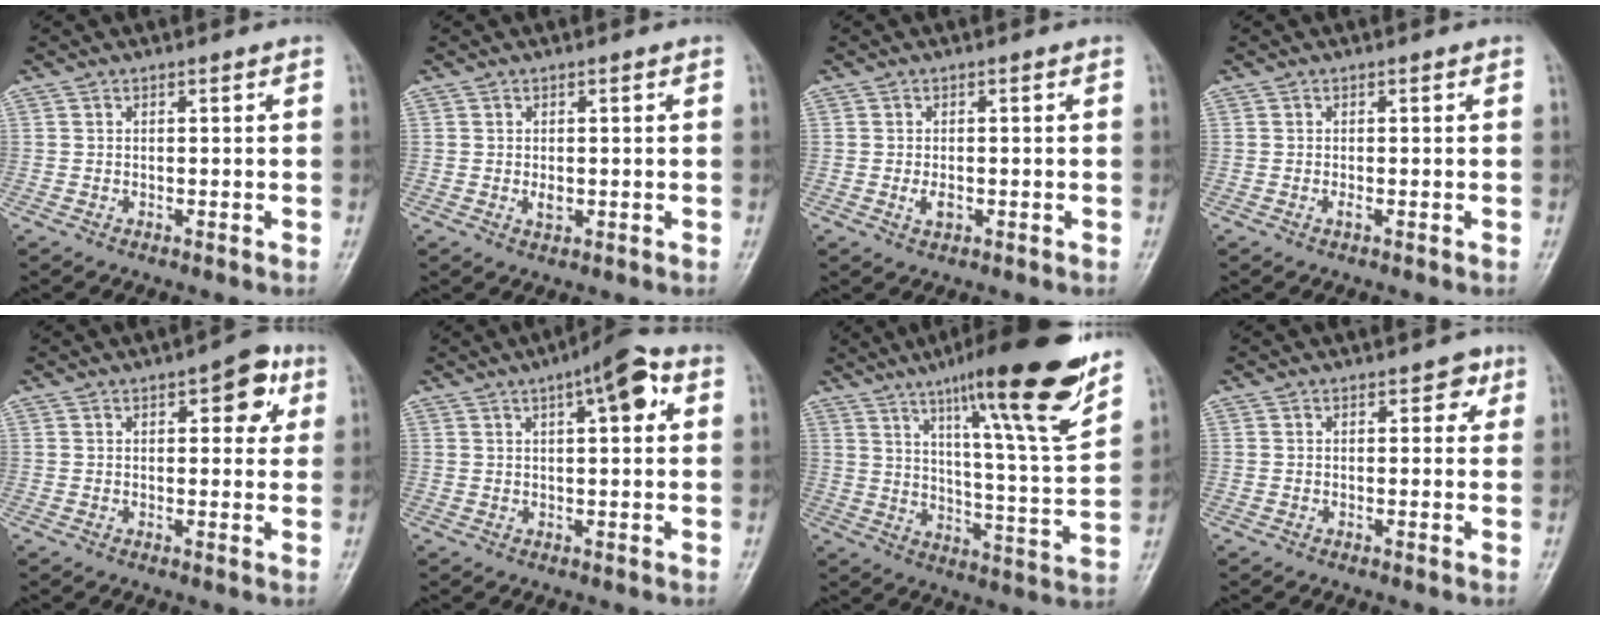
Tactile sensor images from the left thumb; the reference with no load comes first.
{"total": 2.0, "force": [-0.1, 1.1, 1.7], "torque": [-0.023, -0.003, 0.000]}
{"total": 2.3, "force": [-0.5, 1.2, 1.8], "torque": [-0.034, 0.000, -0.009]}
{"total": 0.9, "force": [-0.2, 0.1, 0.8], "torque": [-0.014, 0.001, -0.002]}
{"total": 7.0, "force": [2.9, 3.3, 5.5], "torque": [-0.038, -0.003, 0.027]}
{"total": 8.6, "force": [3.2, 2.8, 7.4], "torque": [-0.093, 0.011, 0.039]}
{"total": 22.1, "force": [14.5, 2.4, 16.6], "torque": [-0.223, -0.065, 0.221]}
{"total": 2.7, "force": [1.2, 1.7, 1.7], "torque": [0.000, 0.000, 0.010]}